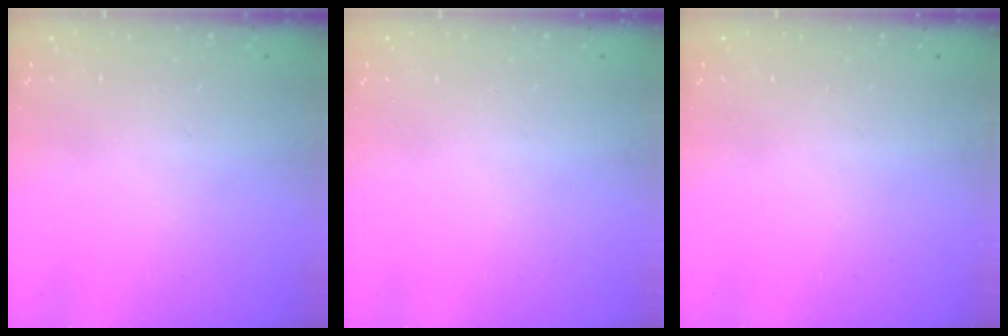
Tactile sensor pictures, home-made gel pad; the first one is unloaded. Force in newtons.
{"total": 0.0}
{"total": 0.0}